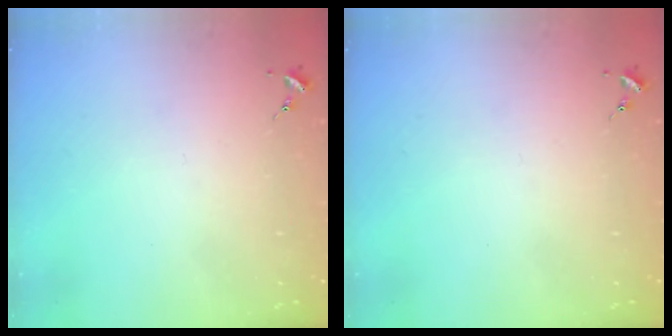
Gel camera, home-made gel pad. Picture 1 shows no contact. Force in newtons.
{"total": 0.0}